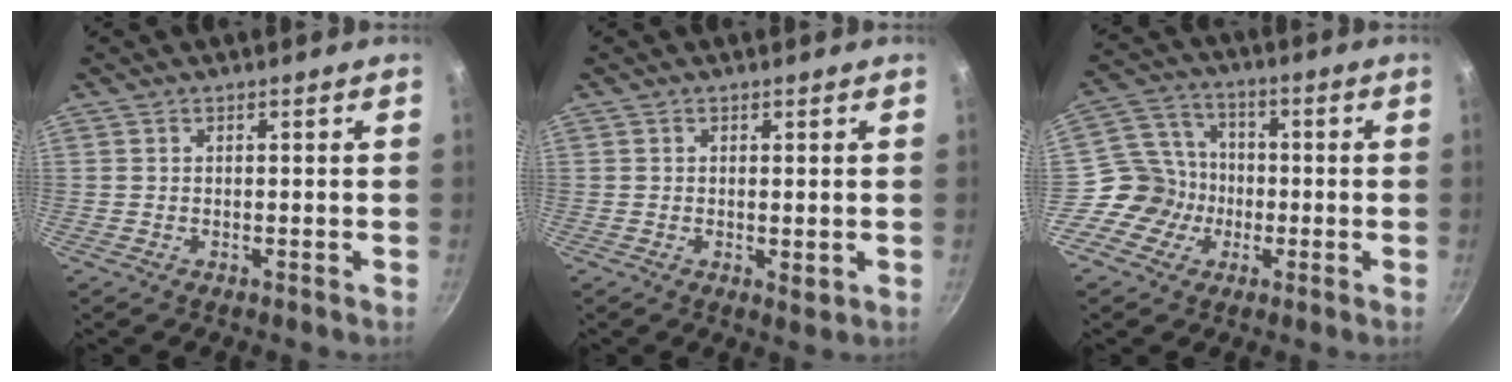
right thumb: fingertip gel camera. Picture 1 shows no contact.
{"total": 1.9, "force": [0.0, 0.8, 1.7], "torque": [-0.028, -0.007, 0.000]}
{"total": 9.1, "force": [-2.5, 8.4, 2.2], "torque": [0.003, 0.035, -0.066]}